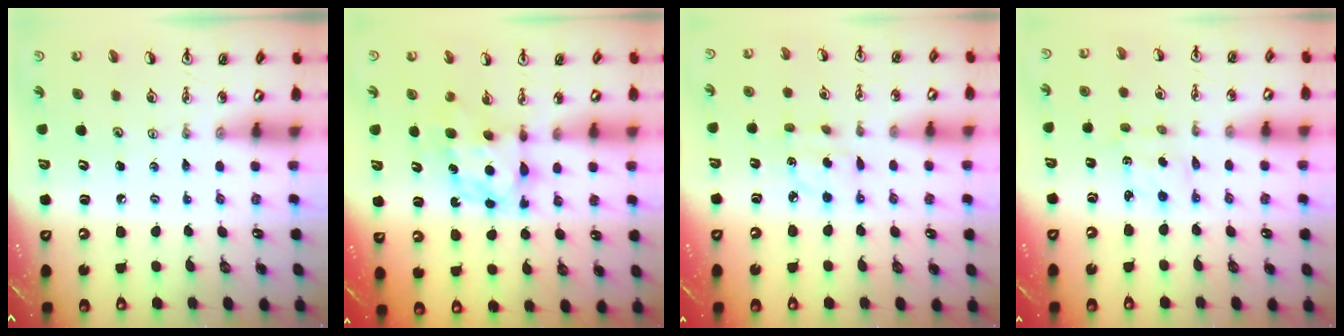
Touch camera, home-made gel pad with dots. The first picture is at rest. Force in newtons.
{"total": 6.9, "press": 6.9, "slide": 0.6}
{"total": 3.2, "press": 3.2, "slide": 0.0}
{"total": 2.0, "press": 1.8, "slide": 0.7}